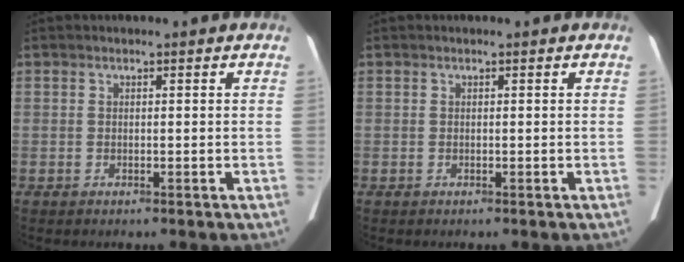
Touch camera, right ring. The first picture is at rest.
{"total": 0.0}